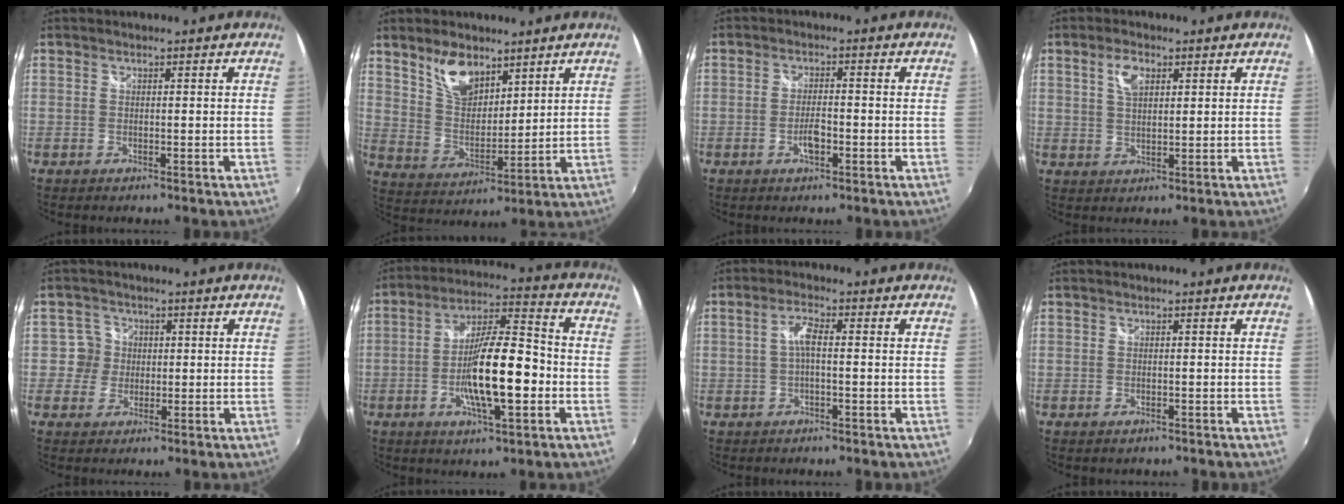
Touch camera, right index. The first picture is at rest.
{"total": 9.8, "force": [6.6, 5.0, 5.3], "torque": [-0.090, 0.009, 0.130]}
{"total": 3.7, "force": [-1.6, 1.5, 3.0], "torque": [-0.060, 0.000, -0.029]}
{"total": 4.5, "force": [1.9, 2.3, 3.4], "torque": [-0.060, 0.007, 0.036]}
{"total": 3.8, "force": [0.1, 3.8, 0.0], "torque": [0.013, 0.010, -0.004]}
{"total": 14.4, "force": [-3.6, 3.8, 13.4], "torque": [-0.242, 0.002, -0.062]}
{"total": 3.2, "force": [-0.4, 0.8, 3.0], "torque": [-0.062, 0.010, -0.007]}
{"total": 1.1, "force": [-0.7, 0.7, 0.4], "torque": [-0.010, -0.002, -0.010]}